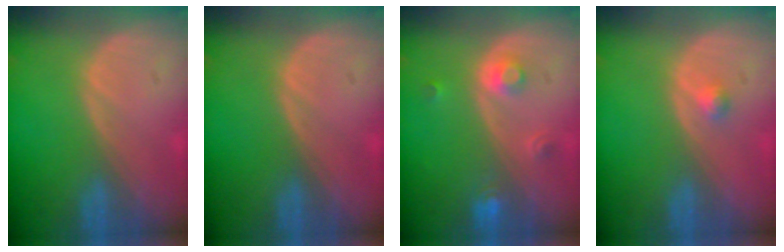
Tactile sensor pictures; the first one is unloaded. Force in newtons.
{"total": 0.0}
{"total": 3.0, "press": 2.8, "slide": 1.2}
{"total": 1.3, "press": 1.1, "slide": 0.7}